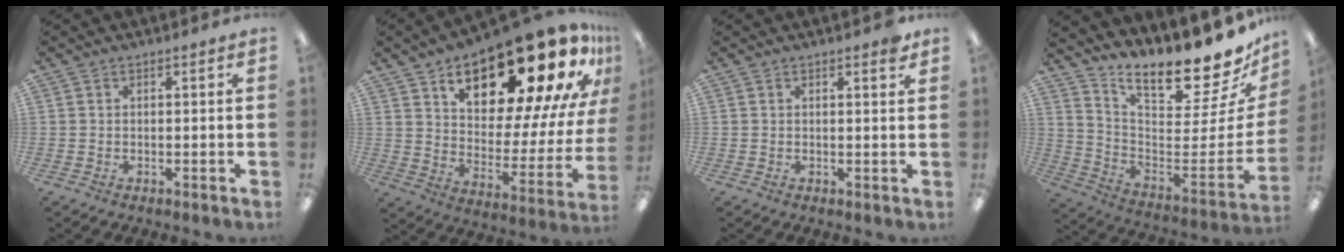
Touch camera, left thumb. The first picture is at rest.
{"total": 25.5, "force": [16.5, 9.8, 16.8], "torque": [-0.227, -0.114, 0.269]}
{"total": 1.6, "force": [1.3, 0.3, 0.9], "torque": [-0.004, -0.006, 0.020]}
{"total": 16.3, "force": [14.6, 2.9, 6.7], "torque": [-0.071, -0.144, 0.230]}